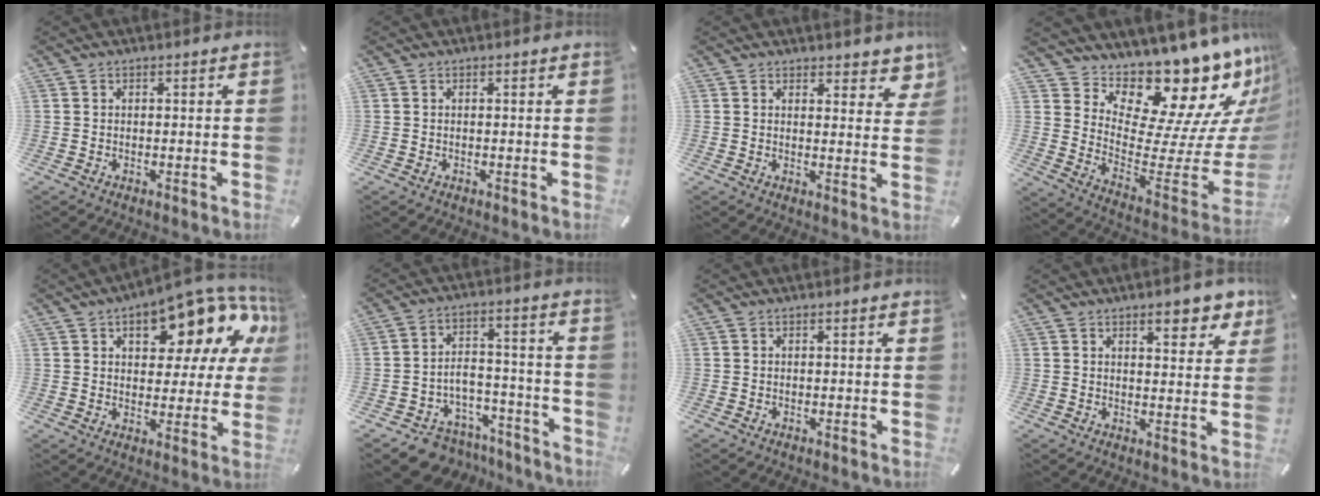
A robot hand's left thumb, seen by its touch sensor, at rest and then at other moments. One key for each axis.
{"total": 0.0}
{"total": 4.5, "fx": 3.5, "fy": 2.4, "fz": 1.4, "tx": 0.003, "ty": -0.025, "tz": 0.057}
{"total": 18.0, "fx": 15.3, "fy": 6.0, "fz": 7.2, "tx": -0.070, "ty": -0.164, "tz": 0.247}
{"total": 17.1, "fx": 10.6, "fy": 7.7, "fz": 11.0, "tx": -0.146, "ty": -0.078, "tz": 0.173}
{"total": 7.3, "fx": -4.7, "fy": 5.5, "fz": 1.2, "tx": -0.012, "ty": 0.026, "tz": -0.078}
{"total": 0.0}
{"total": 7.6, "fx": 5.0, "fy": 3.2, "fz": 4.7, "tx": -0.057, "ty": -0.025, "tz": 0.081}